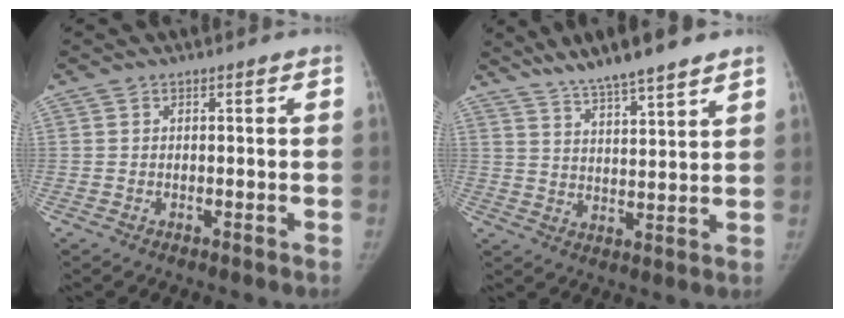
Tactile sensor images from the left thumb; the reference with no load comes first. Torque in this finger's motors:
{"motor_torque": [1.69, 0.20, 1.33, -1.31, 0.03]}